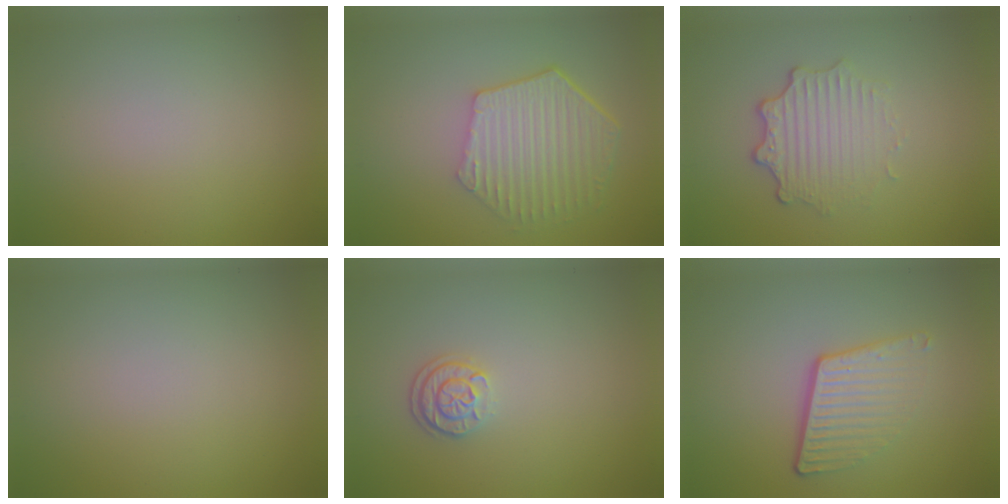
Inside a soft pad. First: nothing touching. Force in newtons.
{"total": 5.8, "press": 4.4, "slide": 3.7}
{"total": 3.4, "press": 2.7, "slide": 2.0}
{"total": 0.0}
{"total": 1.8, "press": 1.5, "slide": 0.9}
{"total": 4.1, "press": 2.5, "slide": 3.2}